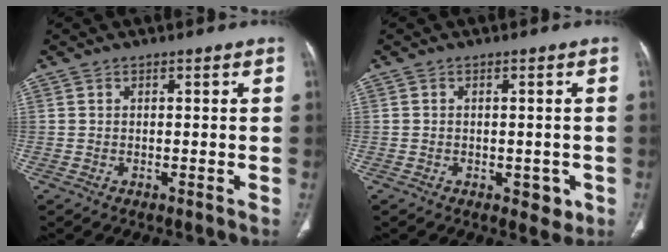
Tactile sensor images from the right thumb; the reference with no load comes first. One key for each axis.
{"total": 3.3, "fx": -1.1, "fy": 2.2, "fz": 2.2, "tx": -0.009, "ty": 0.002, "tz": -0.010}